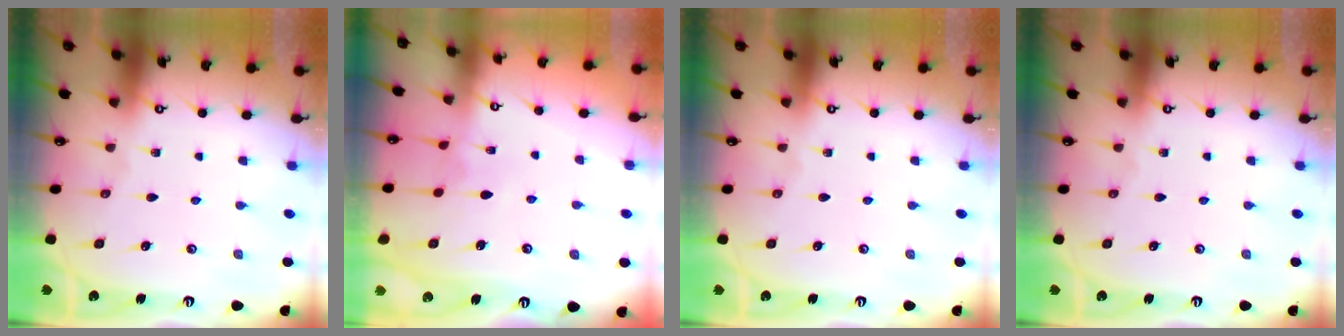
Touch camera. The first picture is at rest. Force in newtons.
{"total": 3.0, "press": 3.0, "slide": 0.4}
{"total": 0.0}
{"total": 0.0}